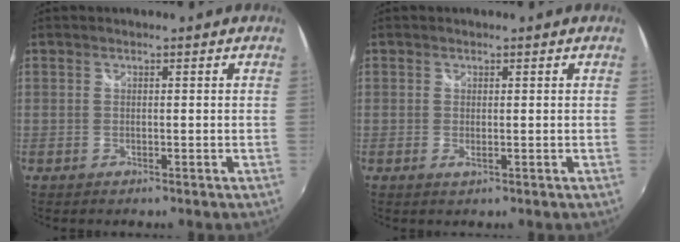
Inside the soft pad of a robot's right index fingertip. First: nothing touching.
{"total": 0.8, "force": [0.1, 0.2, 0.7], "torque": [-0.014, -0.002, -0.001]}